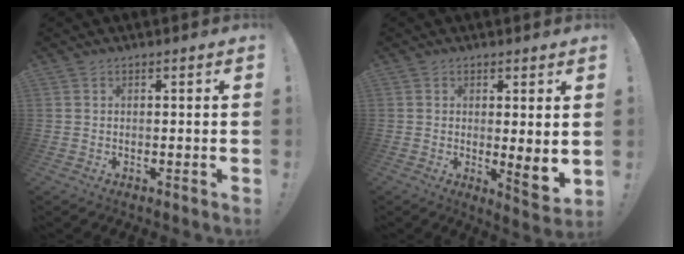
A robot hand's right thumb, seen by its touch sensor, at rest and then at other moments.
{"total": 5.3, "force": [1.5, 0.7, 5.1], "torque": [-0.050, -0.031, 0.028]}